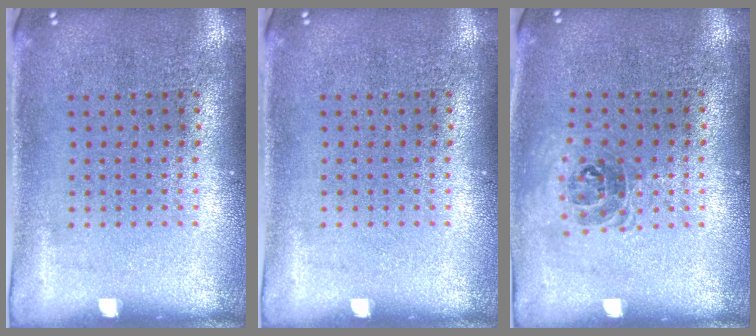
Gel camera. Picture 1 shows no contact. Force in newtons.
{"total": 0.0}
{"total": 1.1, "press": 0.9, "slide": 0.5}